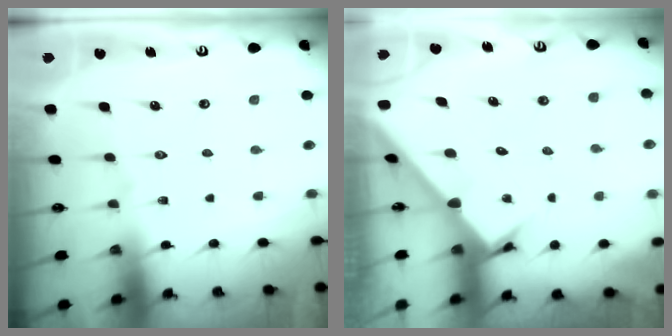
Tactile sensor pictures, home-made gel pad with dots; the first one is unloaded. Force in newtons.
{"total": 2.8, "press": 2.8, "slide": 0.3}